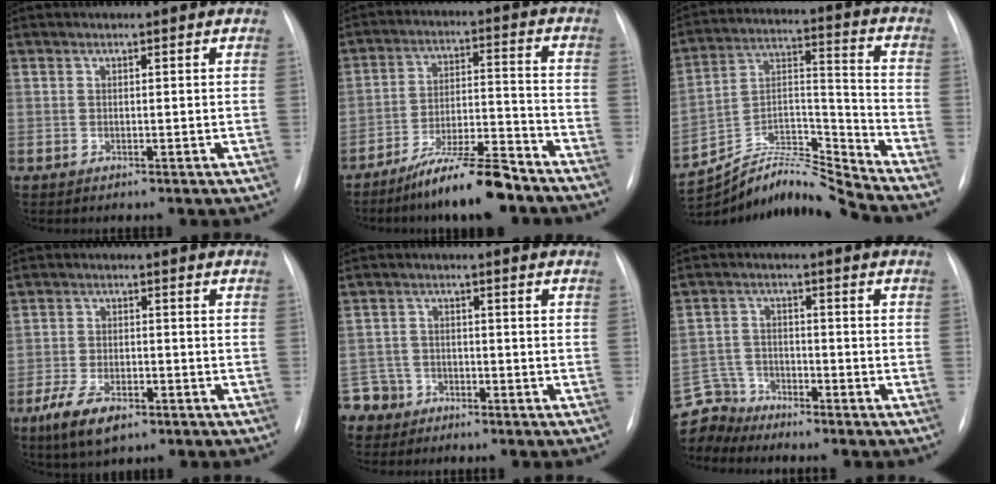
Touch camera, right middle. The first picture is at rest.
{"total": 11.2, "force": [-8.9, 1.3, 6.6], "torque": [-0.104, 0.008, -0.154]}
{"total": 13.6, "force": [-13.4, -2.3, 0.7], "torque": [-0.017, 0.059, -0.242]}
{"total": 6.8, "force": [-3.9, 2.7, 4.9], "torque": [-0.100, -0.012, -0.065]}
{"total": 5.6, "force": [-3.9, 4.0, -0.4], "torque": [0.011, 0.002, -0.074]}
{"total": 7.5, "force": [-7.1, 2.4, -0.6], "torque": [0.006, 0.010, -0.140]}